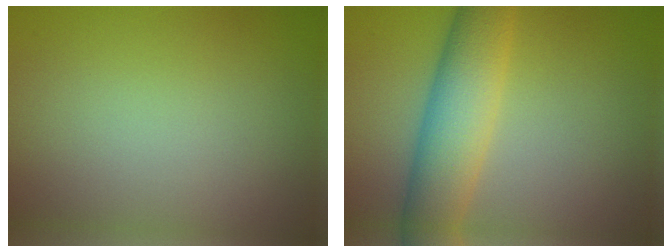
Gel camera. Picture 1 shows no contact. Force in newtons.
{"total": 6.8, "press": 6.8, "slide": 0.1}